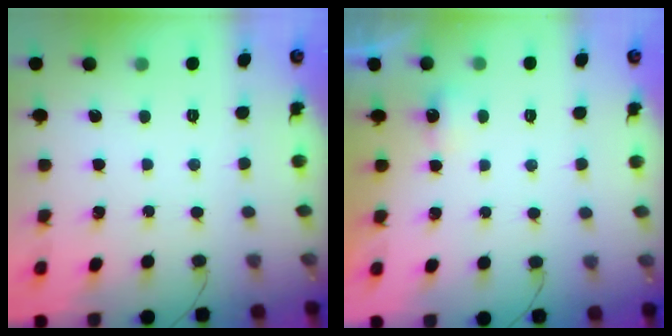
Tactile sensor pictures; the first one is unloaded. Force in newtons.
{"total": 2.4, "press": 2.3, "slide": 0.6}